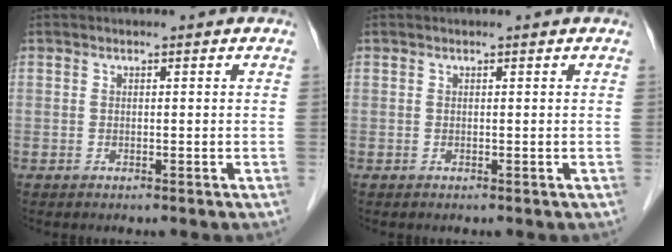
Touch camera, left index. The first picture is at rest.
{"total": 0.0}